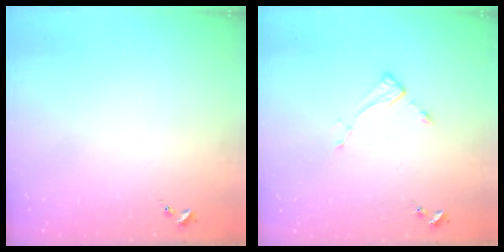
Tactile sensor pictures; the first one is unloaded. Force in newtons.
{"total": 3.9, "press": 3.9, "slide": 0.2}